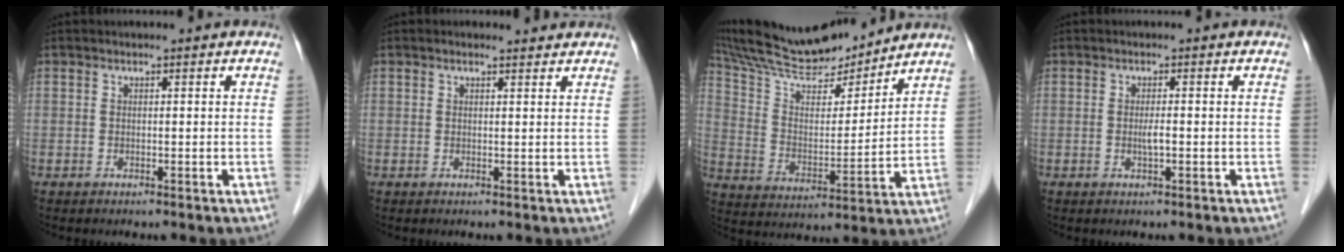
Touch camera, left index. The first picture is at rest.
{"total": 2.0, "force": [1.9, 0.5, 0.3], "torque": [-0.012, 0.006, 0.023]}
{"total": 17.0, "force": [15.9, 2.7, 5.5], "torque": [-0.111, 0.009, 0.281]}
{"total": 1.2, "force": [-0.2, 0.1, 1.2], "torque": [-0.026, -0.002, -0.002]}